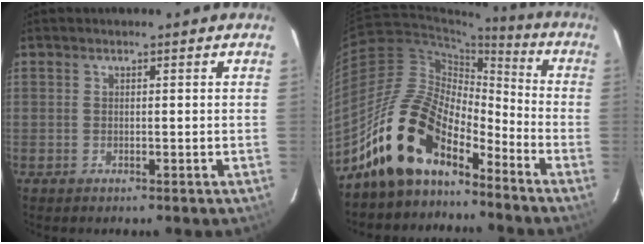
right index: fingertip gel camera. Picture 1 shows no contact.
{"total": 15.5, "force": [-12.0, 6.2, 7.5], "torque": [-0.139, 0.017, -0.233]}